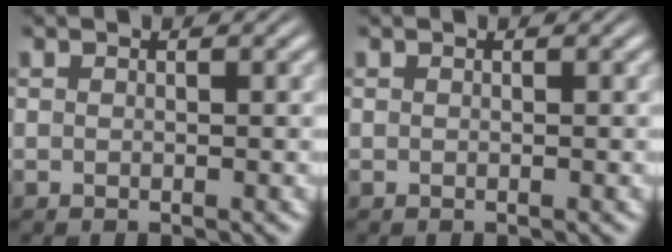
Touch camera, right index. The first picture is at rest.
{"total": 0.0}